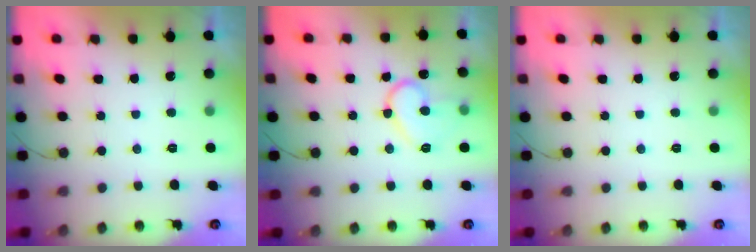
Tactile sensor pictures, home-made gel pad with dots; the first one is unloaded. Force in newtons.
{"total": 12.2, "press": 12.1, "slide": 0.9}
{"total": 0.0}